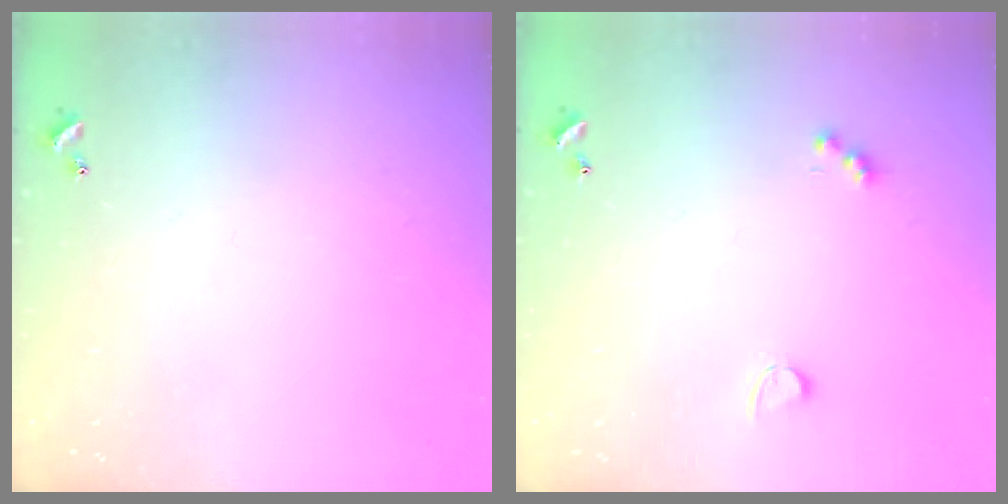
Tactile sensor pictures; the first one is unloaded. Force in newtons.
{"total": 2.6, "press": 2.5, "slide": 0.5}